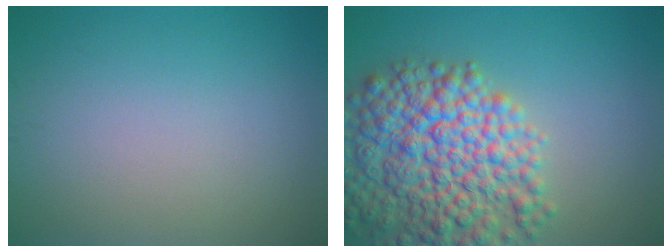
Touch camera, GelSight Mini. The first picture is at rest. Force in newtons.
{"total": 10.3, "press": 10.3, "slide": 0.5}